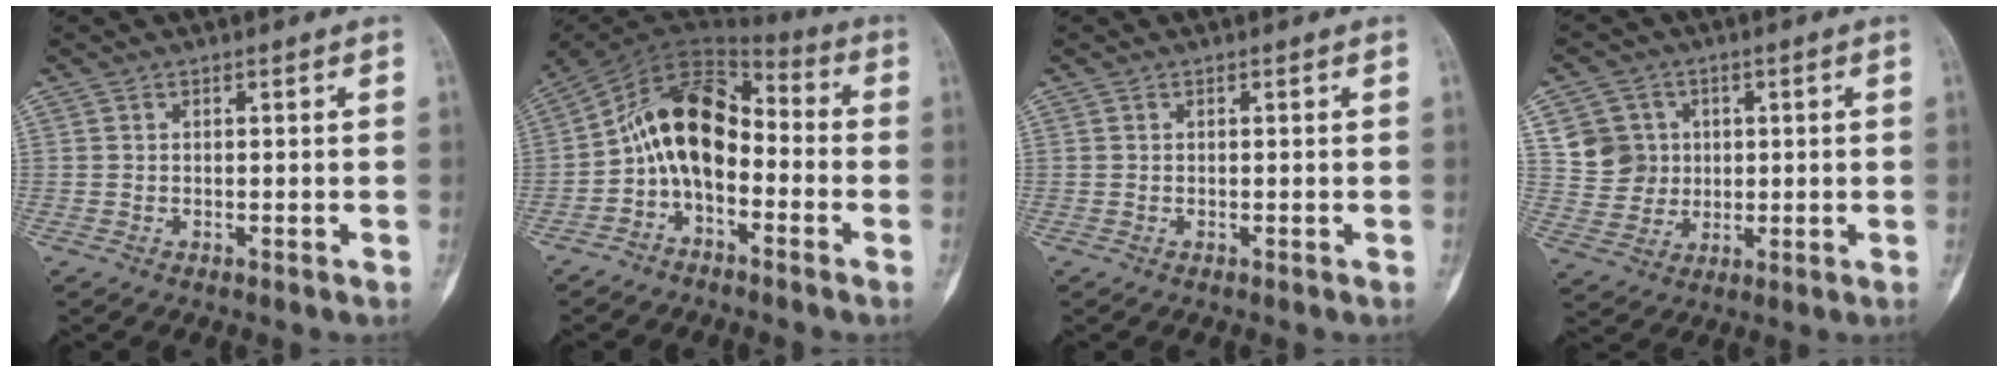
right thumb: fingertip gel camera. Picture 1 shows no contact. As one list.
[{"total": 13.4, "force": [-2.8, 8.5, 9.9], "torque": [-0.156, 0.075, -0.062]}, {"total": 0.0}, {"total": 8.5, "force": [2.2, 8.0, 1.9], "torque": [-0.001, -0.004, 0.045]}]